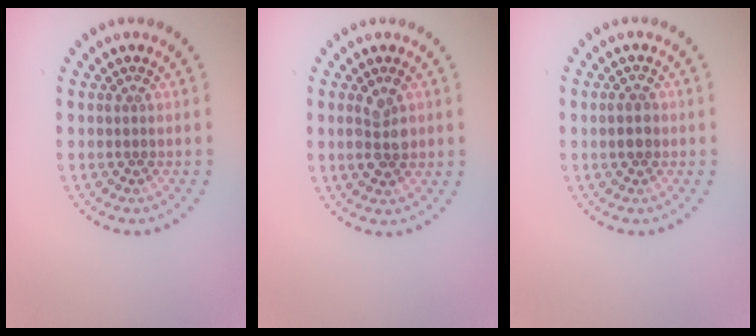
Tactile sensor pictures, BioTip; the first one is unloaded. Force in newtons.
{"total": 2.6, "press": 2.6, "slide": 0.1}
{"total": 1.5, "press": 1.5, "slide": 0.1}